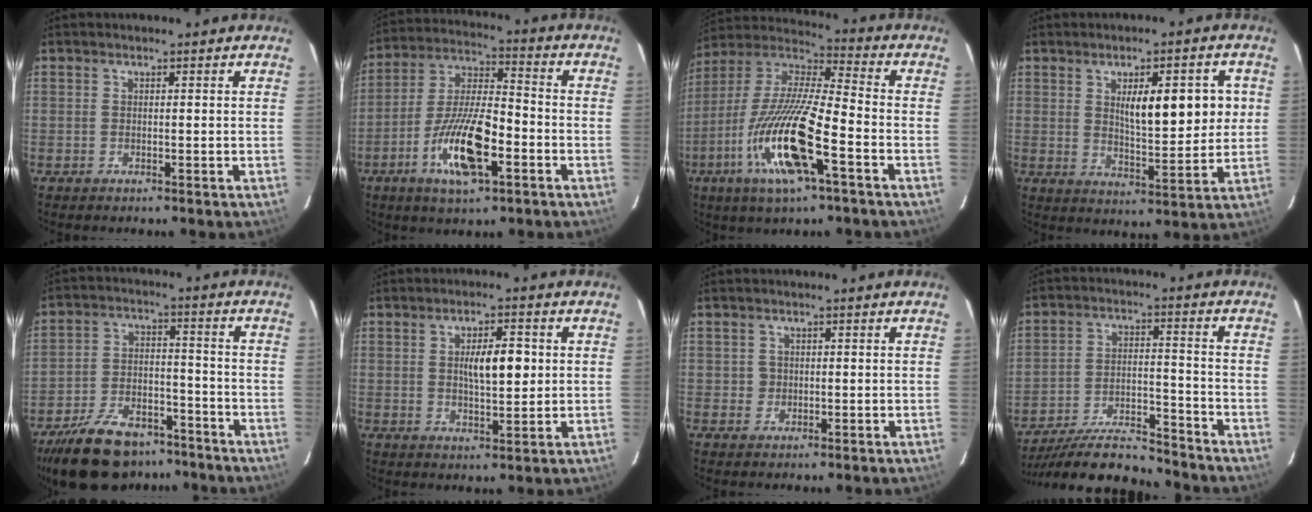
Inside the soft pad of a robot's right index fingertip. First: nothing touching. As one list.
[{"total": 13.6, "force": [-5.4, 3.4, 12.0], "torque": [-0.237, -0.003, -0.095]}, {"total": 18.2, "force": [-6.9, 2.8, 16.6], "torque": [-0.351, -0.017, -0.130]}, {"total": 10.6, "force": [2.5, 3.3, 9.7], "torque": [-0.141, 0.008, 0.045]}, {"total": 15.1, "force": [-11.8, 6.5, 6.9], "torque": [-0.127, 0.012, -0.192]}, {"total": 6.3, "force": [0.9, 2.0, 6.0], "torque": [-0.098, 0.007, 0.019]}, {"total": 1.4, "force": [0.0, 1.4, 0.3], "torque": [-0.004, 0.005, 0.003]}, {"total": 12.4, "force": [-11.8, 1.6, 3.6], "torque": [-0.062, 0.012, -0.203]}]